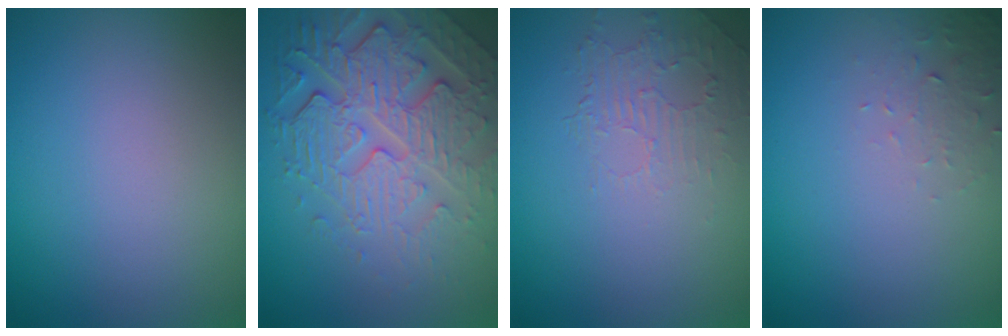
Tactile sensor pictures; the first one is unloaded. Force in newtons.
{"total": 7.2, "press": 5.3, "slide": 4.9}
{"total": 2.0, "press": 0.6, "slide": 1.9}
{"total": 1.6, "press": 1.6, "slide": 0.4}